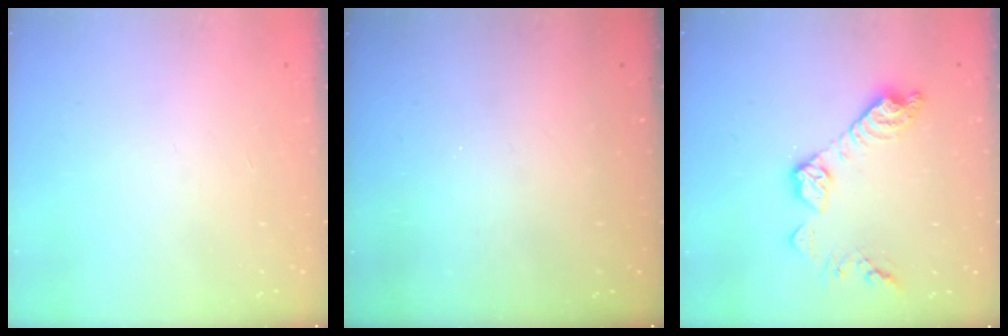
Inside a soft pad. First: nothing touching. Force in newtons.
{"total": 0.0}
{"total": 12.8, "press": 12.8, "slide": 0.7}